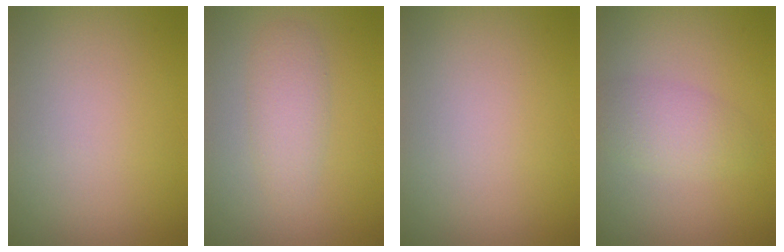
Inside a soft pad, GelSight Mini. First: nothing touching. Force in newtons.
{"total": 2.4, "press": 2.4, "slide": 0.1}
{"total": 0.0}
{"total": 2.8, "press": 2.8, "slide": 0.2}